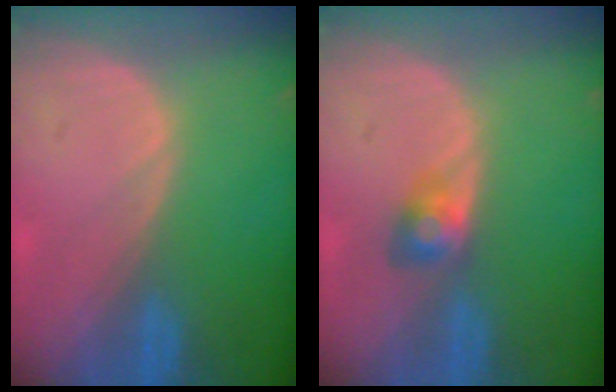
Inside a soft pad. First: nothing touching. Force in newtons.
{"total": 2.7, "press": 2.7, "slide": 0.0}